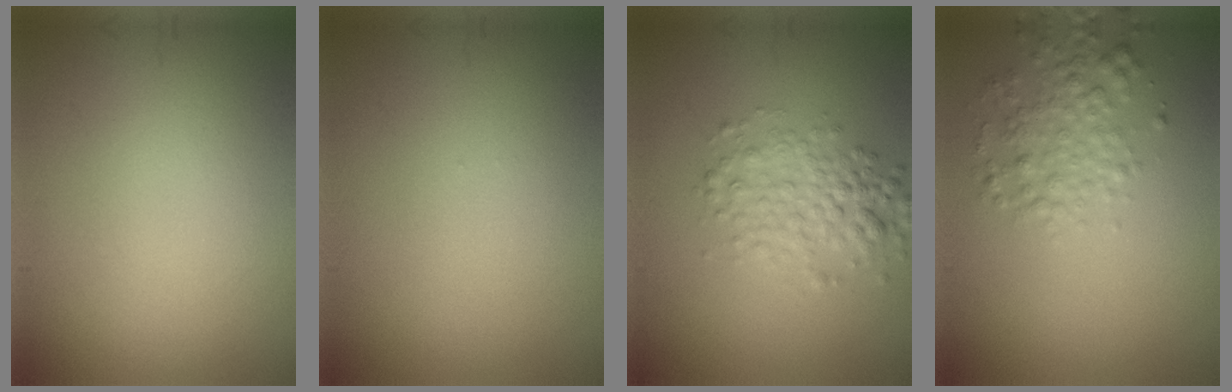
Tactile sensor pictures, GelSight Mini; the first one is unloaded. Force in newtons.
{"total": 0.0}
{"total": 3.6, "press": 3.6, "slide": 0.1}
{"total": 3.1, "press": 3.1, "slide": 0.1}